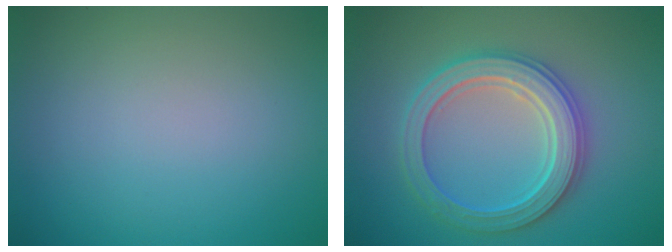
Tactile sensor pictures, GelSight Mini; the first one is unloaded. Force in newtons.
{"total": 5.4, "press": 5.3, "slide": 1.0}